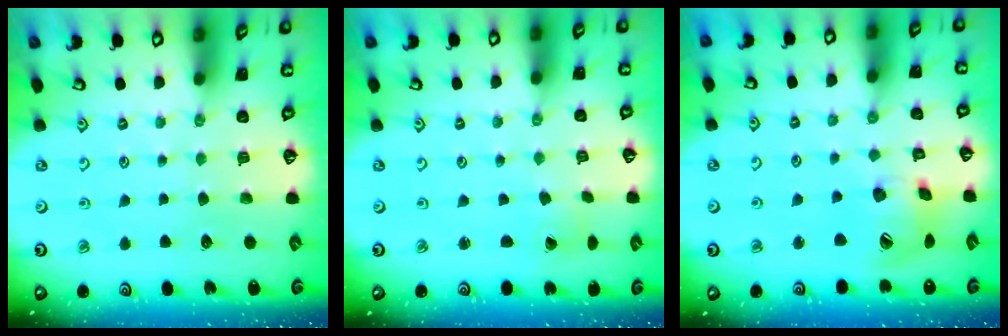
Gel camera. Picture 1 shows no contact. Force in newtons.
{"total": 0.7, "press": 0.7, "slide": 0.1}
{"total": 14.8, "press": 14.6, "slide": 2.3}